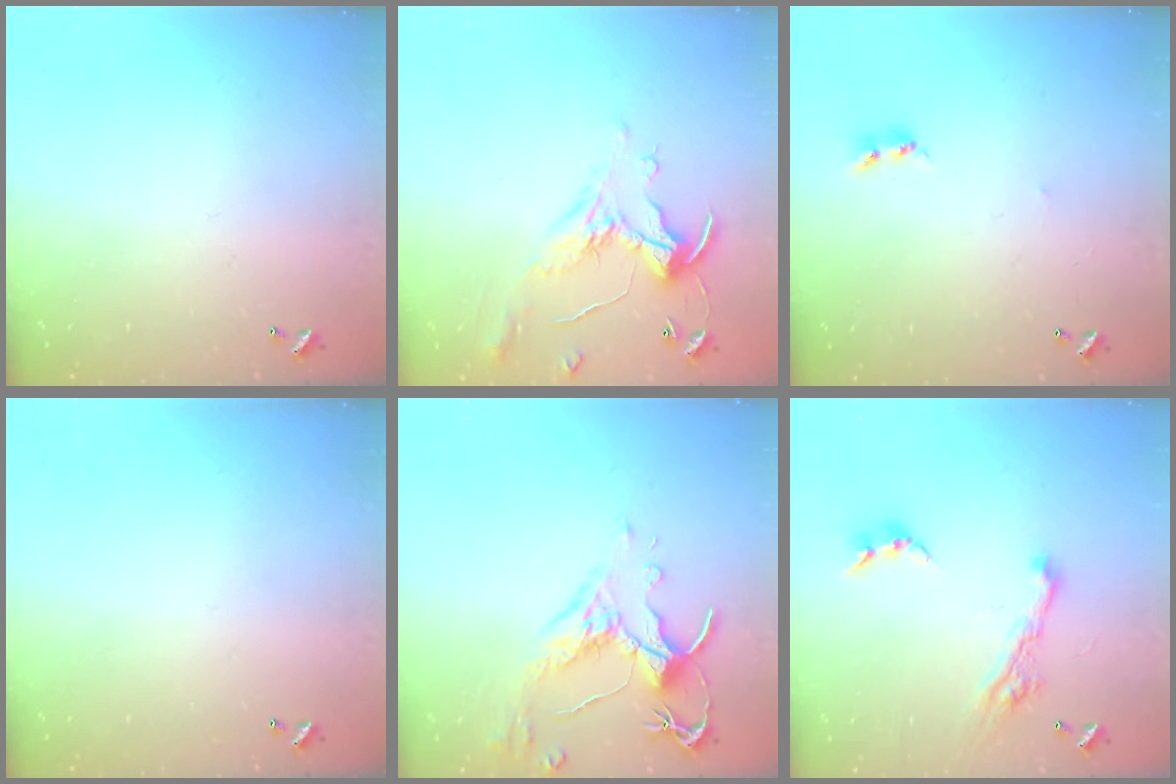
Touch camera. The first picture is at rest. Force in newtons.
{"total": 1.1, "press": 0.8, "slide": 0.9}
{"total": 2.2, "press": 2.2, "slide": 0.4}
{"total": 0.0}
{"total": 2.5, "press": 2.1, "slide": 1.4}
{"total": 7.7, "press": 7.7, "slide": 1.0}